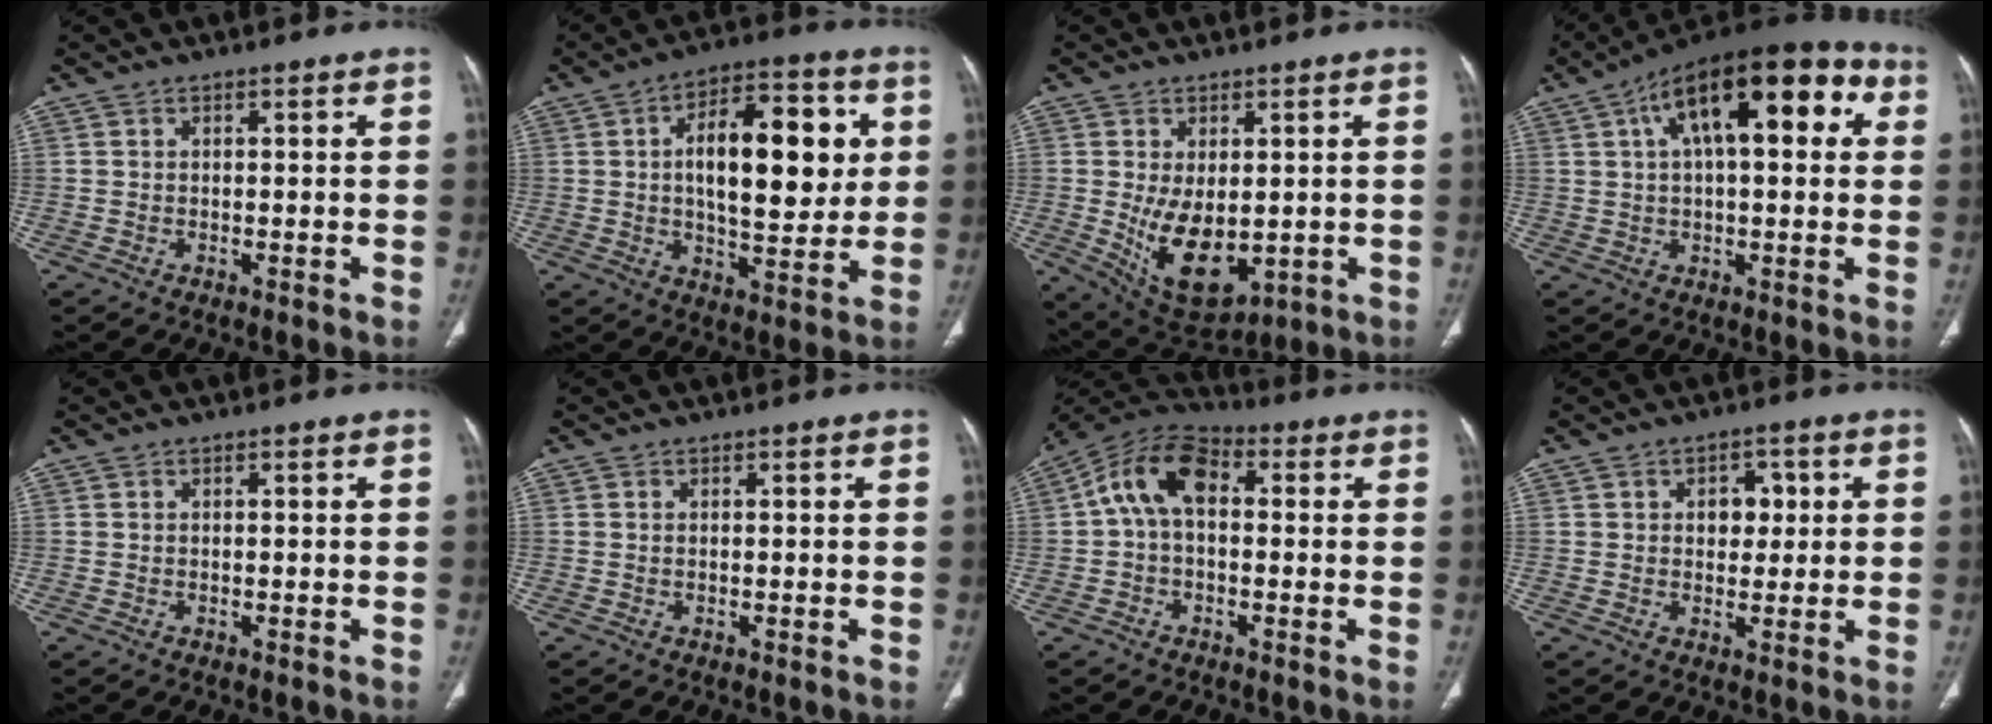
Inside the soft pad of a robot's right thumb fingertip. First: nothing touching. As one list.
[{"total": 18.5, "force": [3.3, 8.6, 16.1], "torque": [-0.210, 0.006, 0.048]}, {"total": 11.7, "force": [-1.0, 6.7, 9.5], "torque": [-0.143, -0.017, 0.013]}, {"total": 20.7, "force": [6.6, 8.8, 17.5], "torque": [-0.252, 0.035, 0.095]}, {"total": 0.0}, {"total": 0.0}, {"total": 10.8, "force": [1.2, 6.8, 8.3], "torque": [-0.141, 0.032, 0.007]}, {"total": 4.9, "force": [1.1, 3.5, 3.2], "torque": [-0.016, -0.001, 0.014]}]